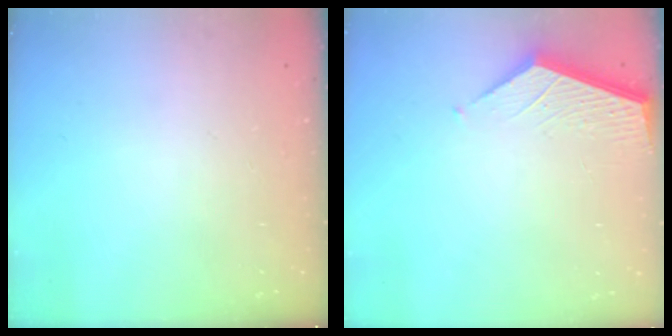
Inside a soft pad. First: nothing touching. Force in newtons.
{"total": 3.5, "press": 3.5, "slide": 0.4}